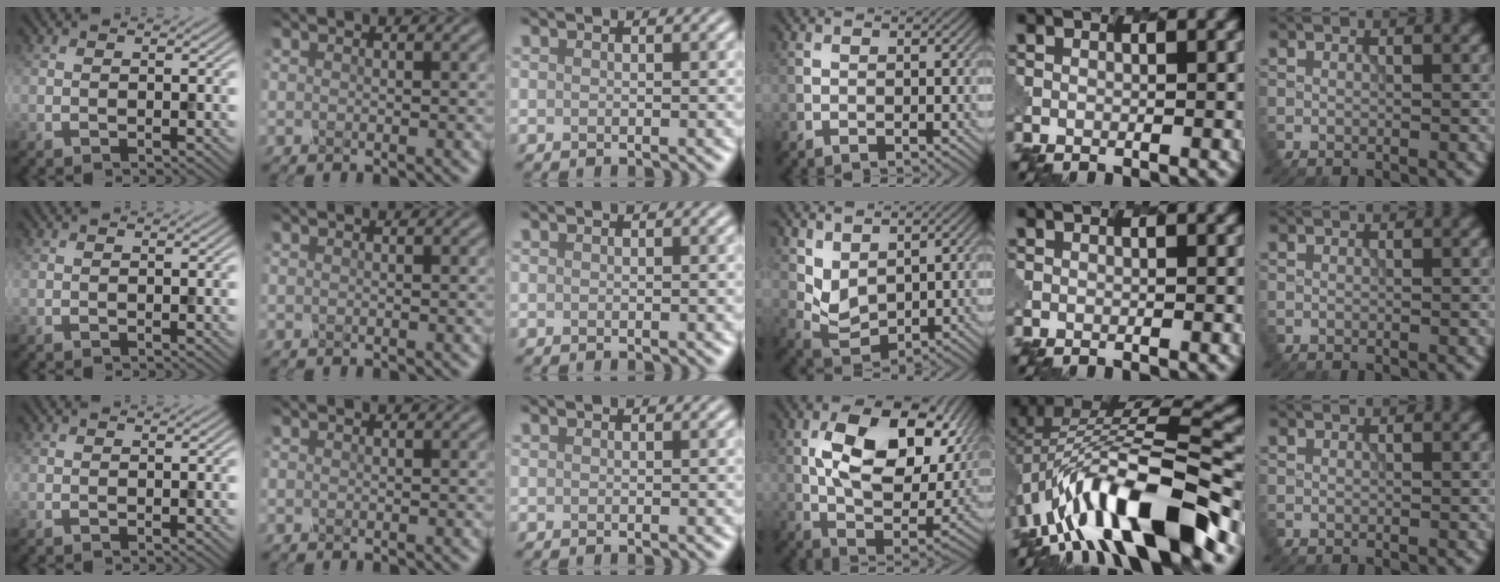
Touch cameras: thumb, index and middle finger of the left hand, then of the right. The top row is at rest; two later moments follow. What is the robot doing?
{"motion": "unscrew", "object": "spray bottle"}